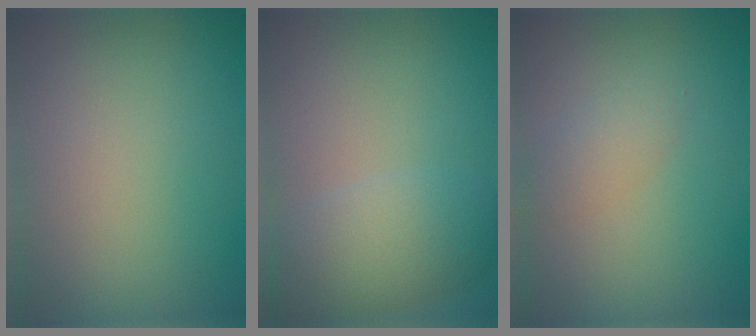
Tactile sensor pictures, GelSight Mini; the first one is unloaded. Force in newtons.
{"total": 4.3, "press": 4.3, "slide": 0.3}
{"total": 1.5, "press": 1.5, "slide": 0.1}